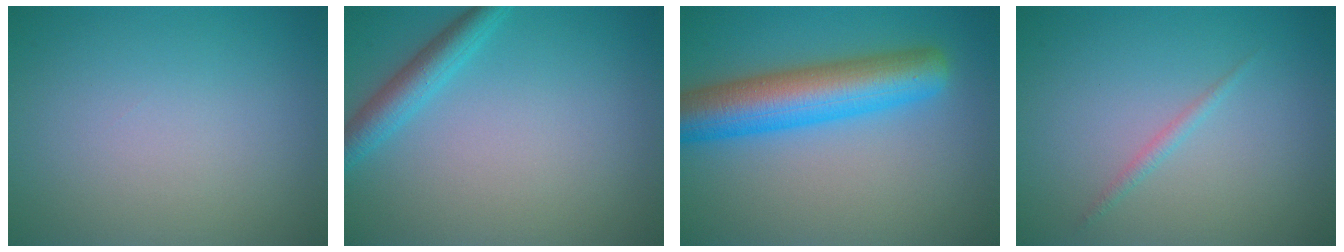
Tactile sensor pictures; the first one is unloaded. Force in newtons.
{"total": 2.9, "press": 2.9, "slide": 0.1}
{"total": 8.0, "press": 8.0, "slide": 0.2}
{"total": 0.8, "press": 0.8, "slide": 0.1}